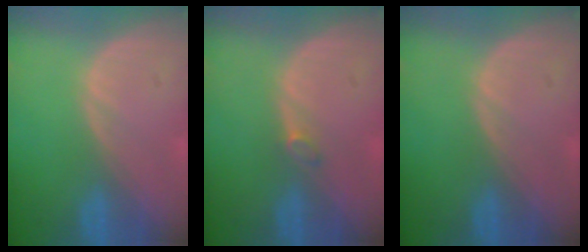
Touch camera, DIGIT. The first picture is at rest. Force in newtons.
{"total": 1.2, "press": 1.2, "slide": 0.2}
{"total": 0.0}